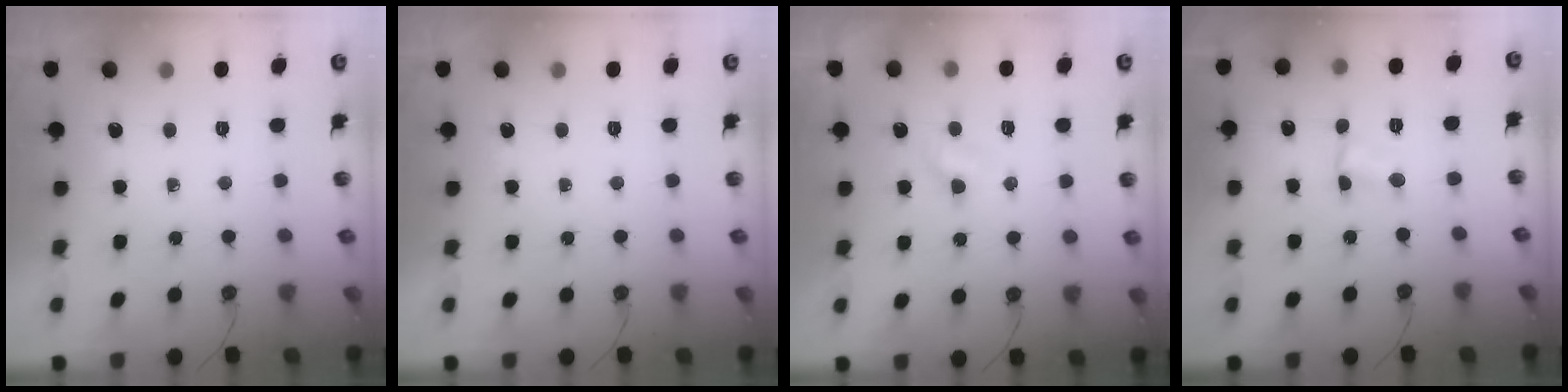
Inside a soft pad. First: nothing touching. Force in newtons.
{"total": 0.0}
{"total": 2.7, "press": 2.6, "slide": 0.4}
{"total": 2.0, "press": 2.0, "slide": 0.3}